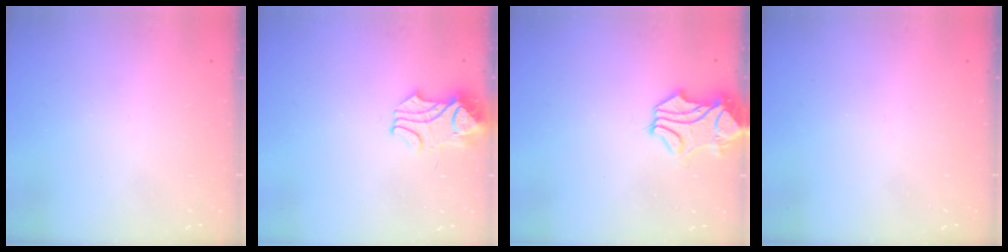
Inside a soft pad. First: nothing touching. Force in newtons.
{"total": 3.6, "press": 3.6, "slide": 0.5}
{"total": 1.8, "press": 1.2, "slide": 1.2}
{"total": 0.0}